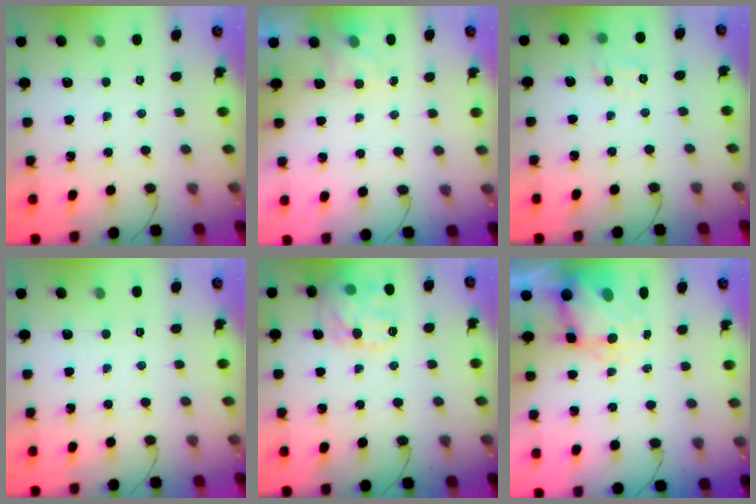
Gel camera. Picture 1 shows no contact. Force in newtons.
{"total": 2.4, "press": 1.9, "slide": 1.4}
{"total": 7.6, "press": 7.5, "slide": 1.0}
{"total": 0.0}
{"total": 15.4, "press": 15.4, "slide": 0.9}
{"total": 5.8, "press": 5.7, "slide": 1.2}